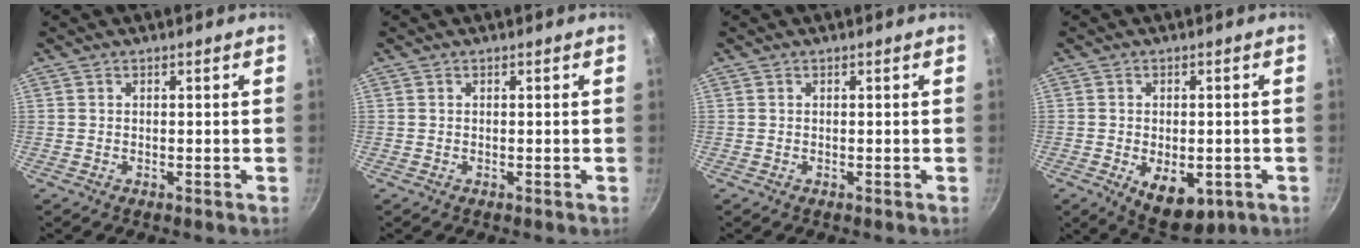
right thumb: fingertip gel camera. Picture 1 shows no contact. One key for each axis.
{"total": 0.0}
{"total": 0.0}
{"total": 9.1, "fx": -2.8, "fy": 5.3, "fz": 6.9, "tx": -0.072, "ty": -0.001, "tz": -0.023}